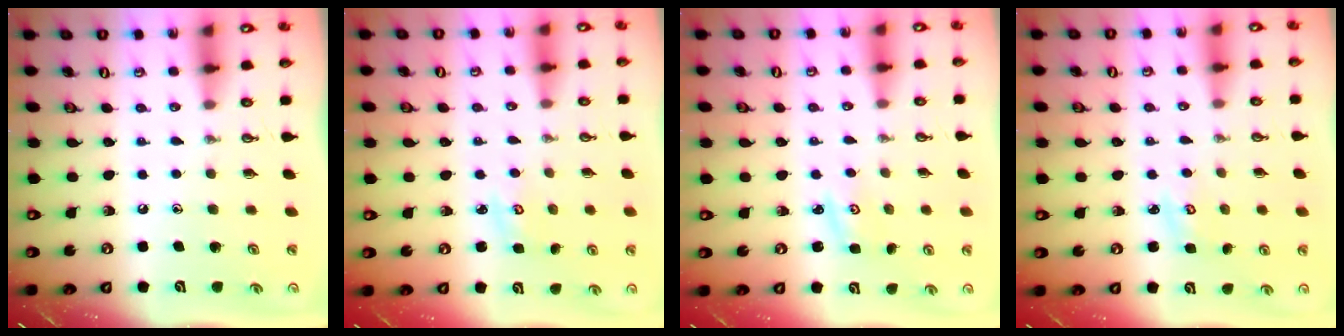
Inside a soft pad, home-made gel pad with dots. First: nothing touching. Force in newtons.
{"total": 2.3, "press": 2.2, "slide": 0.3}
{"total": 2.6, "press": 2.6, "slide": 0.4}
{"total": 2.9, "press": 2.8, "slide": 0.3}